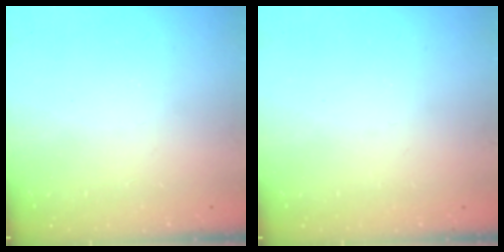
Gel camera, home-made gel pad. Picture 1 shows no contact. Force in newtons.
{"total": 0.0}